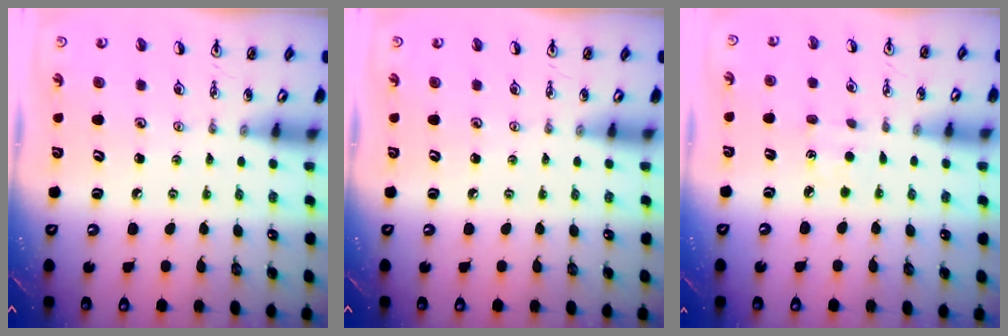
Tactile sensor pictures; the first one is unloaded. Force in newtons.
{"total": 0.0}
{"total": 2.0, "press": 2.0, "slide": 0.3}